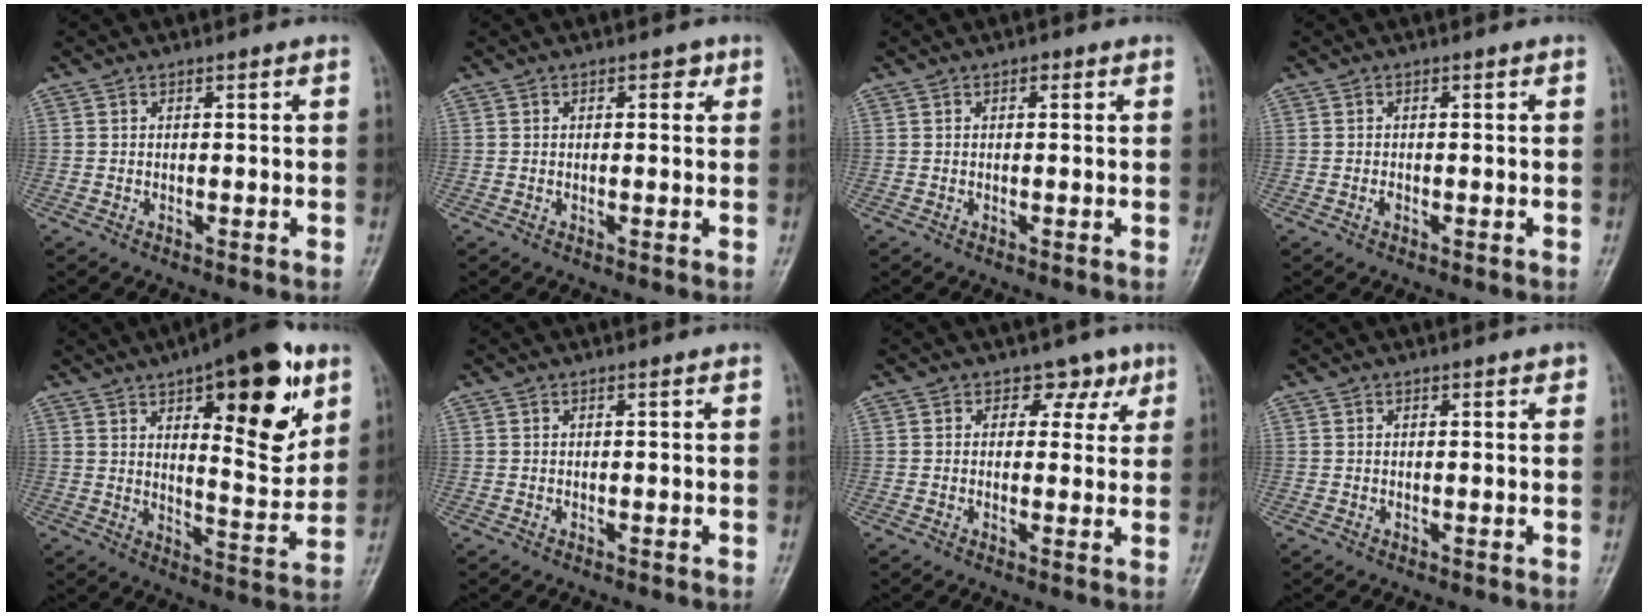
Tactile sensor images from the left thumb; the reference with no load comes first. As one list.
[{"total": 1.8, "force": [0.8, 1.1, 1.2], "torque": [0.000, 0.001, 0.006]}, {"total": 0.9, "force": [0.4, 0.6, 0.6], "torque": [0.000, 0.001, 0.001]}, {"total": 0.6, "force": [-0.3, 0.4, 0.4], "torque": [-0.007, 0.000, -0.007]}, {"total": 20.3, "force": [9.5, 7.7, 16.2], "torque": [-0.182, -0.040, 0.138]}, {"total": 0.0}, {"total": 3.9, "force": [2.0, 3.1, 1.4], "torque": [0.012, -0.005, 0.020]}, {"total": 1.0, "force": [0.6, 0.5, 0.6], "torque": [-0.001, -0.001, 0.004]}]